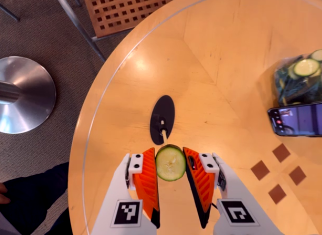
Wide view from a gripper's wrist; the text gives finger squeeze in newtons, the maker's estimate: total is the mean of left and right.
{"total": 6.0, "left": 5.7, "right": 6.2}